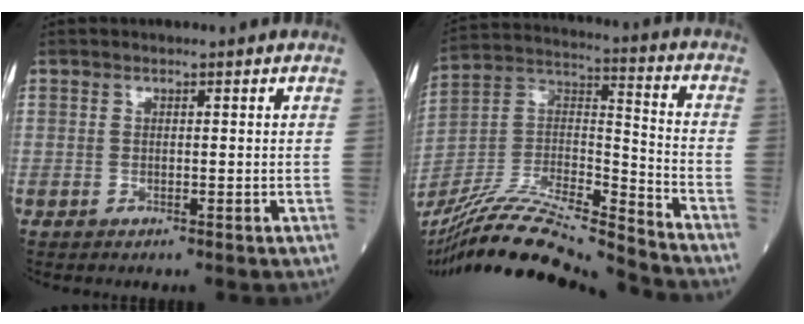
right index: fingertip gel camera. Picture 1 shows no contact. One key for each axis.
{"total": 22.9, "fx": -21.1, "fy": -0.1, "fz": 8.8, "tx": -0.205, "ty": -0.006, "tz": -0.372}